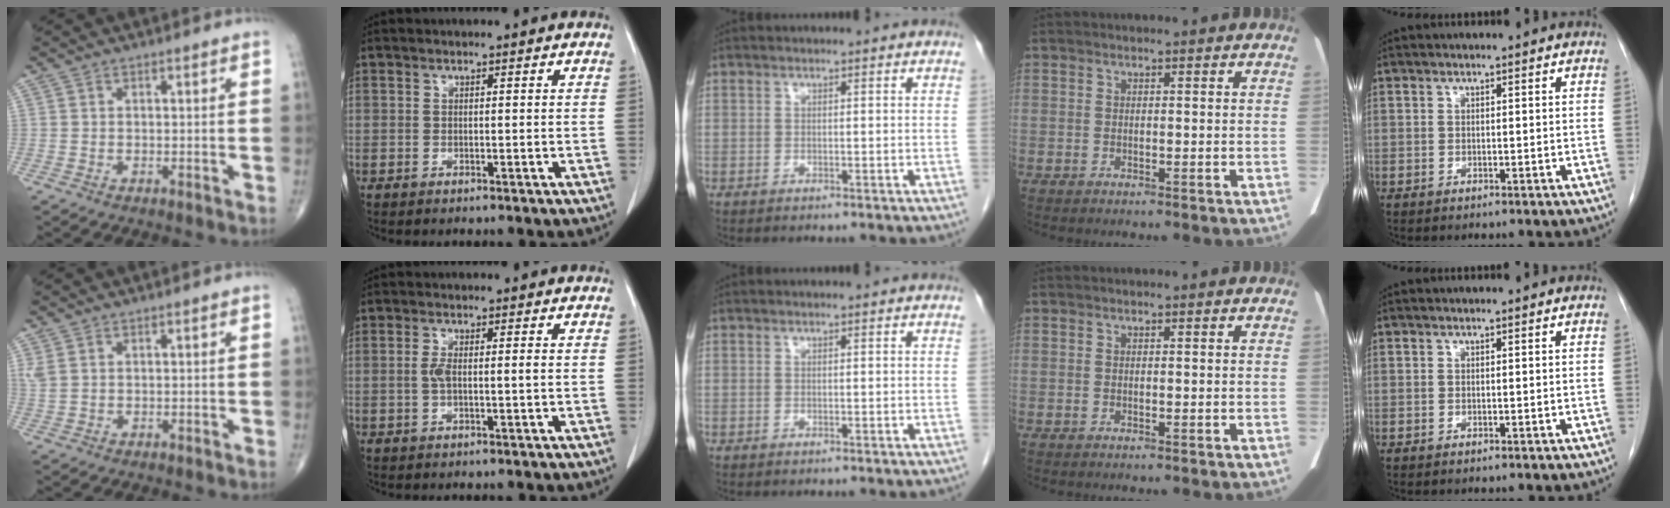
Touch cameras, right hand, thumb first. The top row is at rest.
{"thumb": {"total": 1.7, "force": [0.8, 0.8, 1.2], "torque": [-0.035, 0.008, 0.027]}, "index": {"total": 2.2, "force": [-0.2, 0.3, 2.2], "torque": [-0.047, 0.001, -0.004]}}